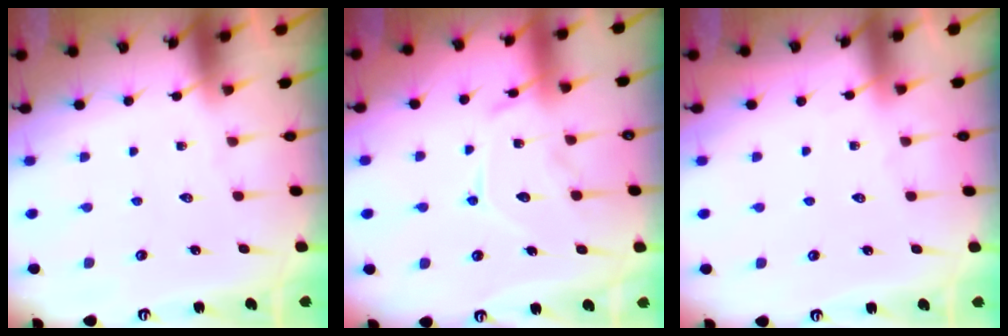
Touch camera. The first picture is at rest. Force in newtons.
{"total": 12.7, "press": 12.7, "slide": 1.0}
{"total": 2.2, "press": 2.2, "slide": 0.3}